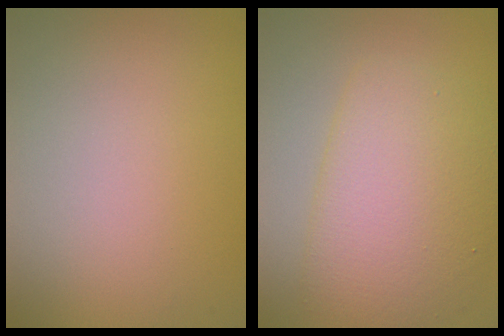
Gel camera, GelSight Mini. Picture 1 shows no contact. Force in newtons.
{"total": 6.3, "press": 6.3, "slide": 0.2}